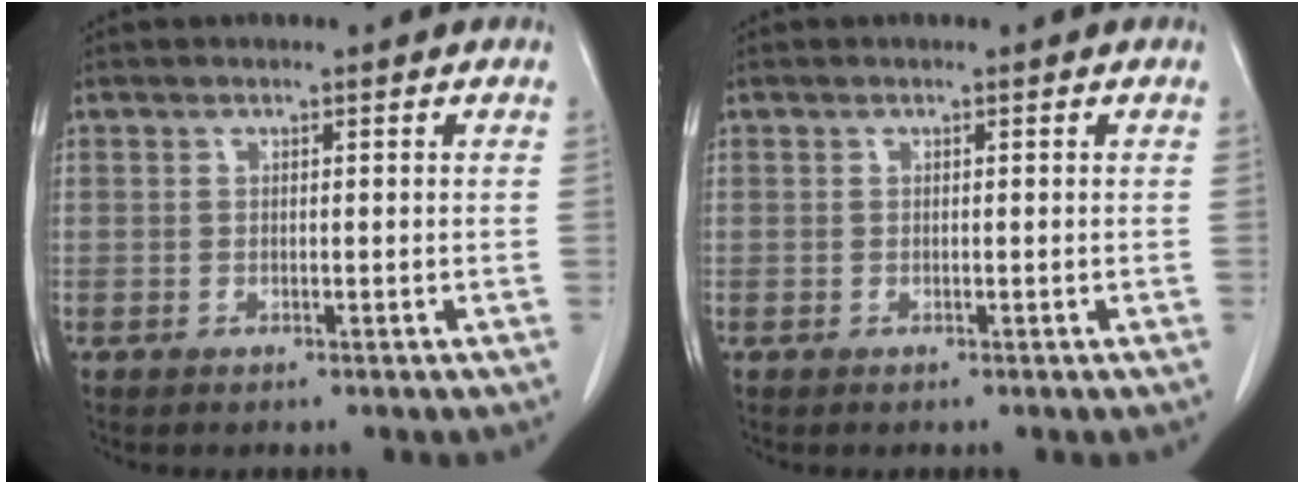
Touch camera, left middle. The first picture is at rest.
{"total": 0.0}